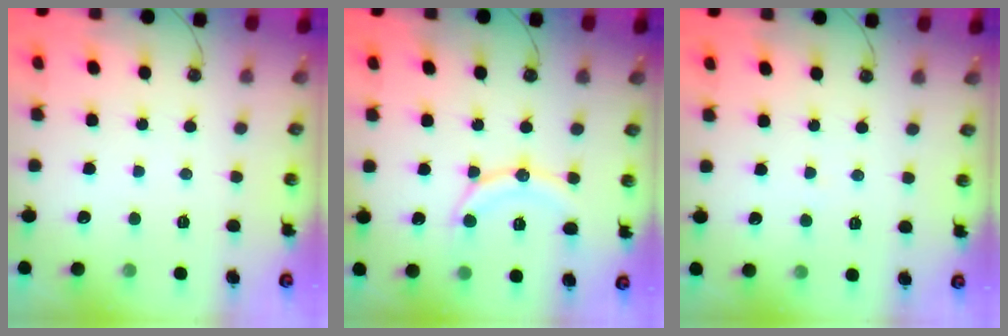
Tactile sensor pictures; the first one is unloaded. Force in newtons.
{"total": 13.1, "press": 13.0, "slide": 1.5}
{"total": 5.5, "press": 5.5, "slide": 0.6}